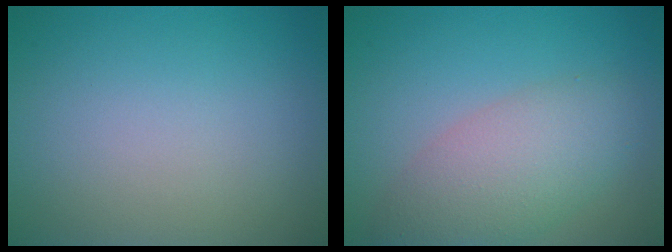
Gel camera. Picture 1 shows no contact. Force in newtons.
{"total": 5.2, "press": 5.2, "slide": 0.3}